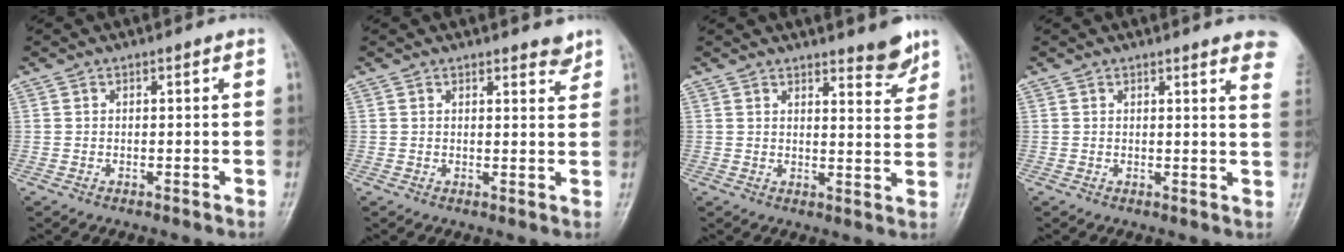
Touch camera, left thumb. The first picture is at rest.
{"total": 2.7, "force": [2.2, 0.8, 1.2], "torque": [-0.003, -0.016, 0.027]}
{"total": 5.1, "force": [4.1, 1.2, 2.9], "torque": [-0.022, -0.034, 0.054]}
{"total": 8.5, "force": [6.9, 1.3, 4.7], "torque": [-0.034, -0.022, 0.058]}